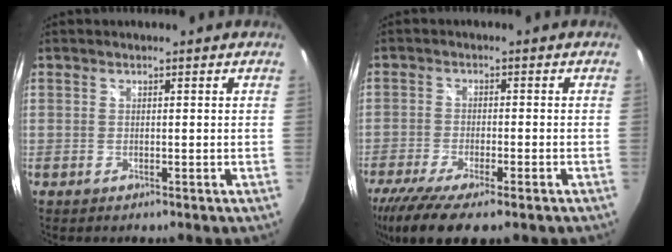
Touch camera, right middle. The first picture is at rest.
{"total": 11.7, "force": [-8.3, 2.6, 7.9], "torque": [-0.172, -0.052, -0.141]}